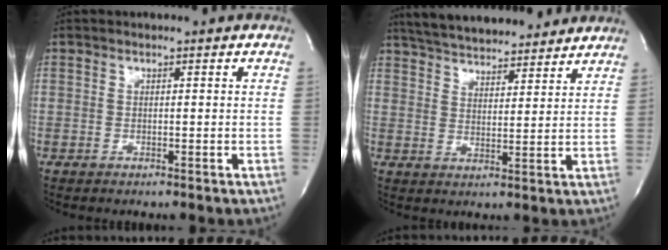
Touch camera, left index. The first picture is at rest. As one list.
[{"total": 16.7, "force": [15.0, 3.6, 6.2], "torque": [-0.102, 0.028, 0.223]}]